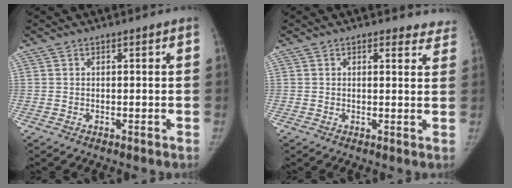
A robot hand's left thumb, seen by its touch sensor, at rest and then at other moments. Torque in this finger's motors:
{"motor_torque": [-0.30, -0.04, 0.13, 0.11, 0.00]}